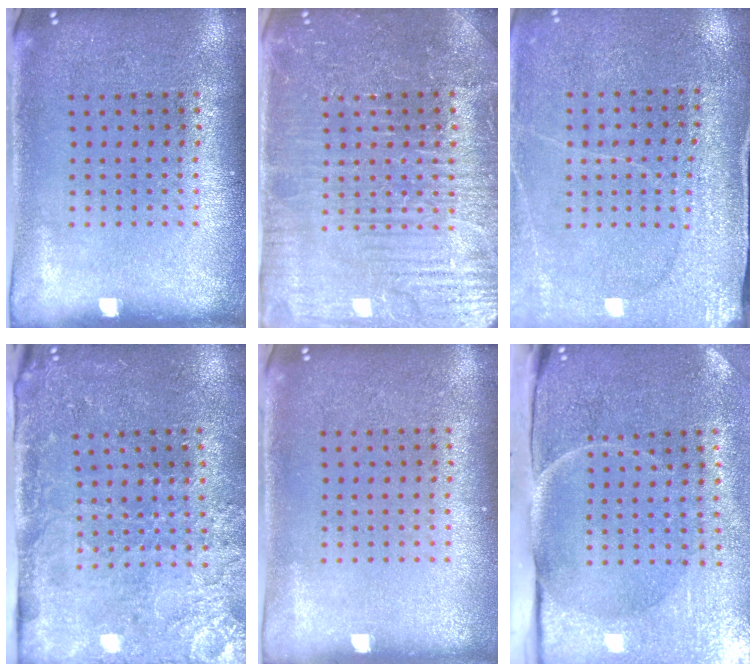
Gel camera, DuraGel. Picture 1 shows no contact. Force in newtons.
{"total": 4.7, "press": 4.6, "slide": 1.1}
{"total": 3.0, "press": 3.0, "slide": 0.1}
{"total": 3.4, "press": 3.4, "slide": 0.4}
{"total": 0.0}
{"total": 5.1, "press": 4.1, "slide": 3.0}